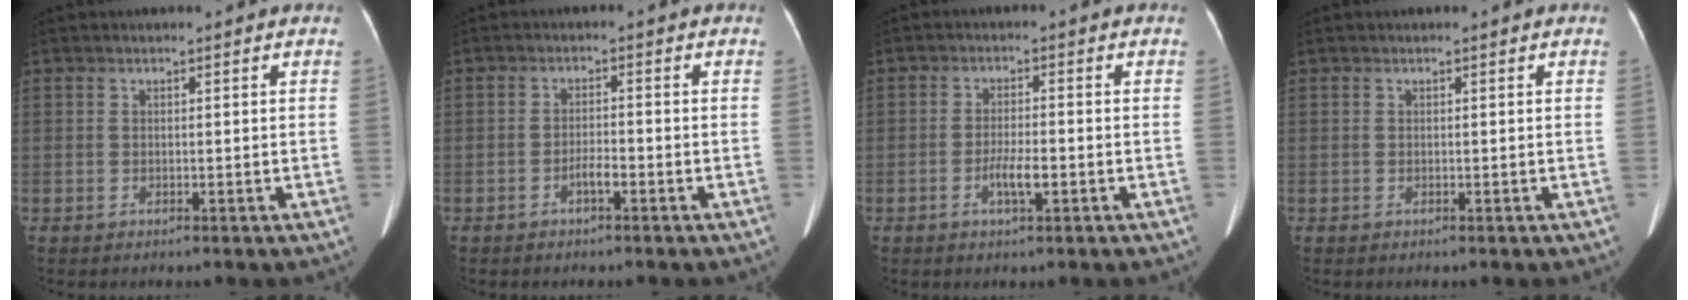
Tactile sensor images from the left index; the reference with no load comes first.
{"total": 2.0, "force": [-1.2, 0.3, 1.6], "torque": [-0.027, 0.003, -0.022]}
{"total": 3.5, "force": [-1.3, 0.6, 3.2], "torque": [-0.061, -0.001, -0.024]}
{"total": 0.0}